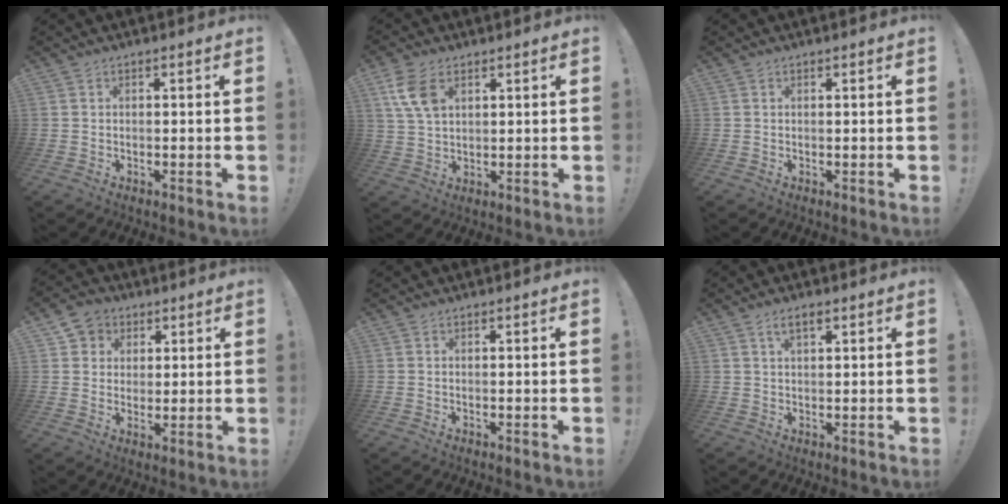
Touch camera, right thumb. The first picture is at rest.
{"total": 8.8, "force": [3.9, 5.4, 5.7], "torque": [-0.112, -0.009, 0.076]}
{"total": 0.0}
{"total": 6.6, "force": [2.8, 5.8, 1.4], "torque": [-0.016, -0.016, 0.056]}
{"total": 0.0}
{"total": 3.6, "force": [1.8, 1.4, 2.8], "torque": [-0.049, 0.001, 0.030]}